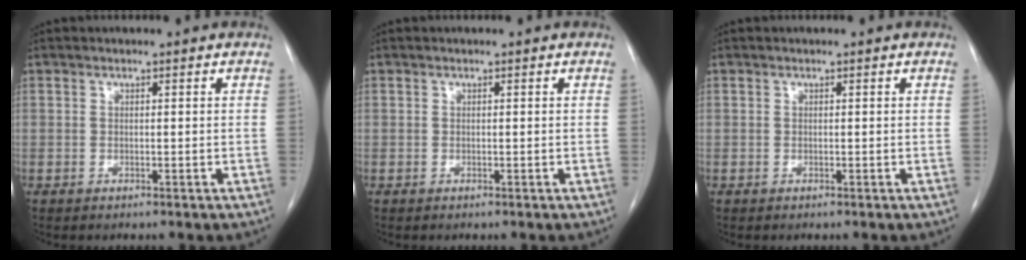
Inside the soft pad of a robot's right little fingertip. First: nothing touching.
{"total": 0.0}
{"total": 0.0}